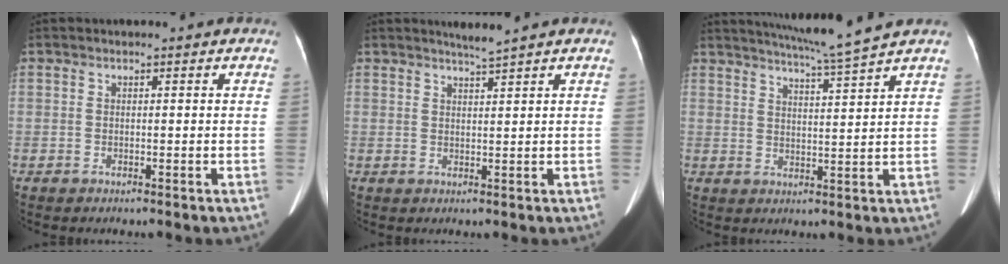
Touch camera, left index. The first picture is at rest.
{"total": 2.1, "force": [1.8, -0.9, 0.5], "torque": [-0.015, -0.008, 0.037]}
{"total": 8.6, "force": [7.6, -2.1, 3.4], "torque": [-0.059, -0.010, 0.117]}